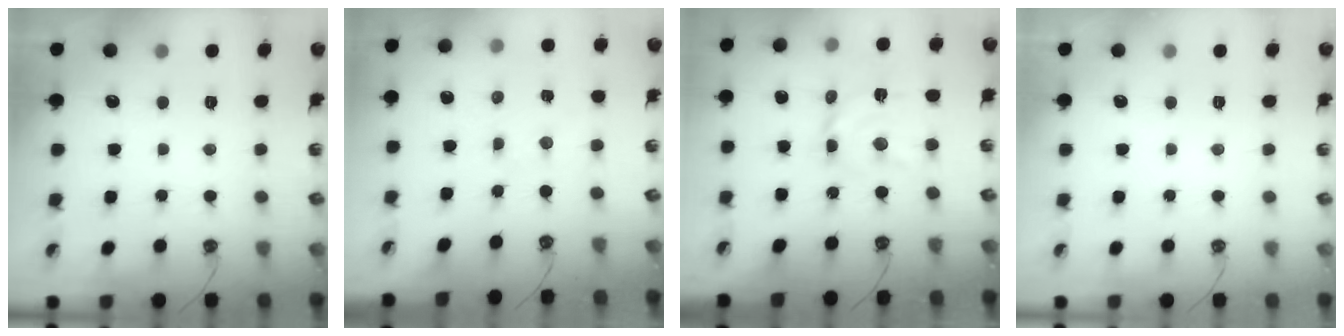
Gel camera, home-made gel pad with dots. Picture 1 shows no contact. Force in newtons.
{"total": 1.8, "press": 1.8, "slide": 0.3}
{"total": 10.9, "press": 10.9, "slide": 0.8}
{"total": 0.0}